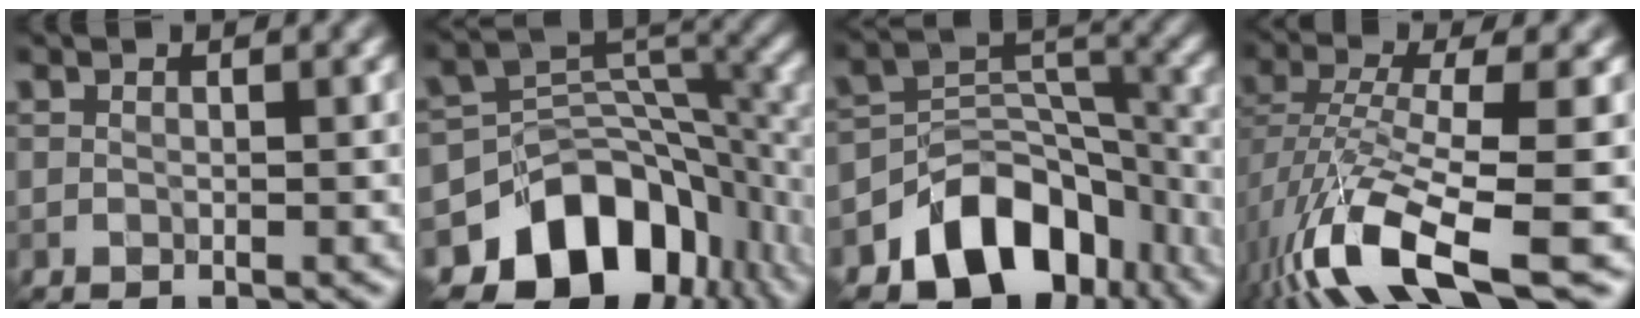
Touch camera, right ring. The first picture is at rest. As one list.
[{"total": 13.2, "force": [-6.7, 9.2, 6.7], "torque": [-0.111, -0.006, -0.112]}, {"total": 9.2, "force": [-5.4, 6.2, 4.2], "torque": [-0.038, -0.007, -0.090]}, {"total": 11.2, "force": [-4.9, 3.3, 9.5], "torque": [-0.194, -0.007, -0.091]}]